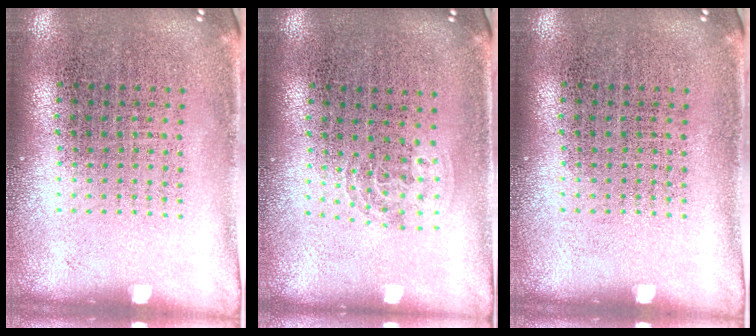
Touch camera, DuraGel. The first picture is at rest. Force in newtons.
{"total": 0.9, "press": 0.6, "slide": 0.7}
{"total": 0.0}